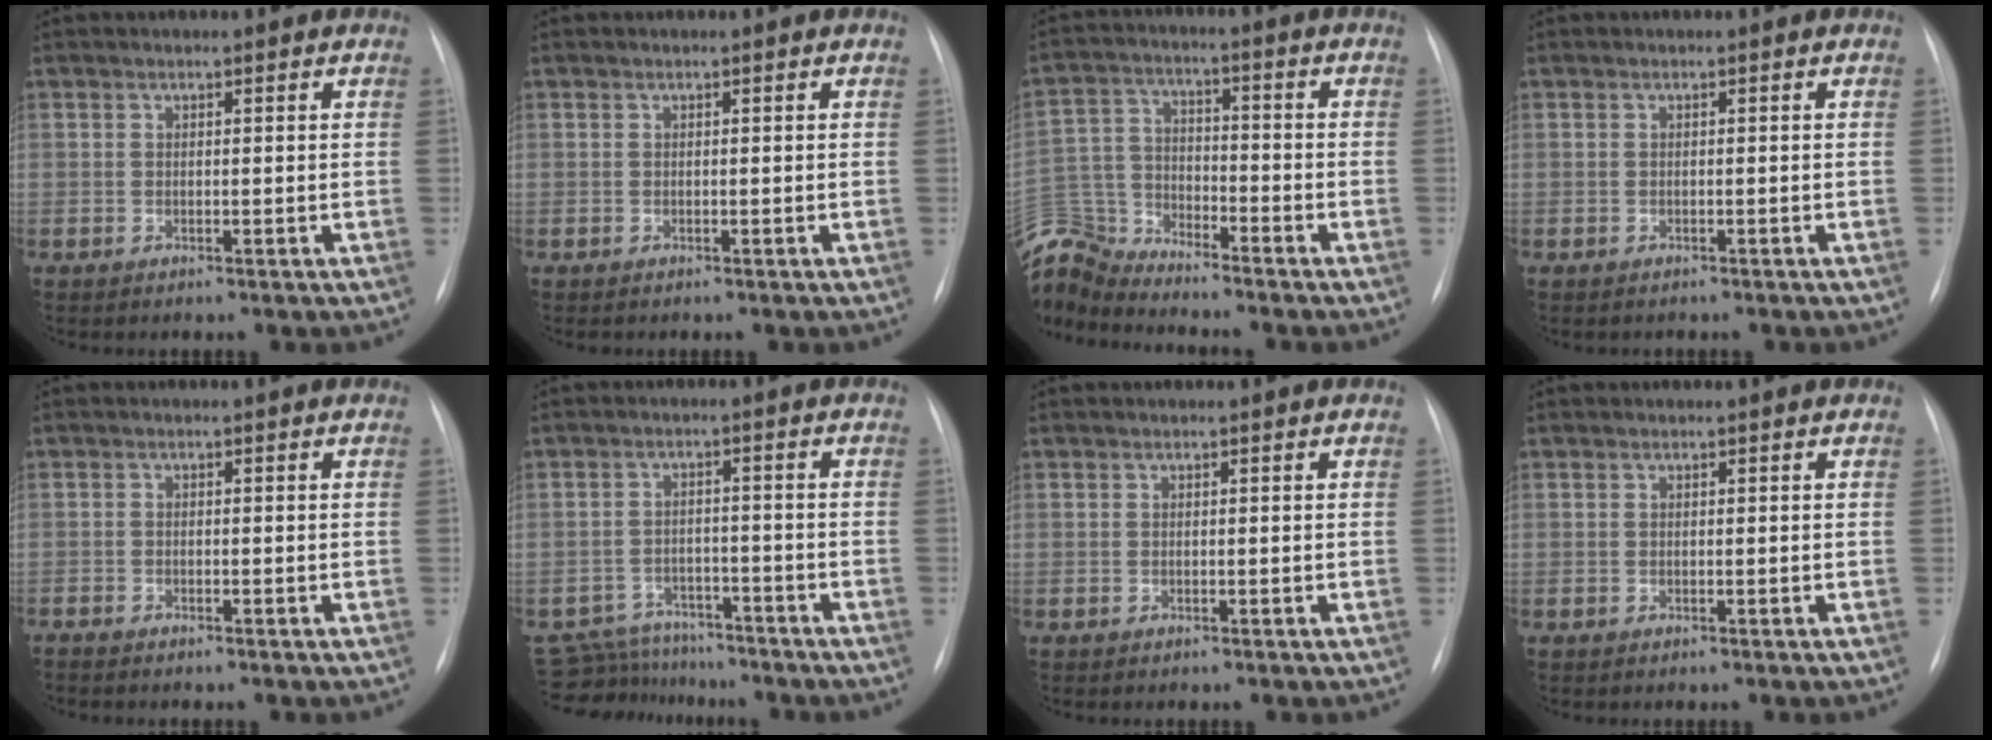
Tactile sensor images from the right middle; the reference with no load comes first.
{"total": 0.0}
{"total": 11.7, "force": [-11.5, 1.7, 0.9], "torque": [-0.032, 0.031, -0.225]}
{"total": 0.9, "force": [-0.8, 0.4, 0.2], "torque": [-0.010, 0.000, -0.009]}
{"total": 1.4, "force": [-1.3, 0.0, 0.6], "torque": [-0.007, -0.002, -0.018]}
{"total": 10.5, "force": [-9.8, 3.7, 1.6], "torque": [-0.033, 0.008, -0.141]}
{"total": 0.0}
{"total": 0.0}